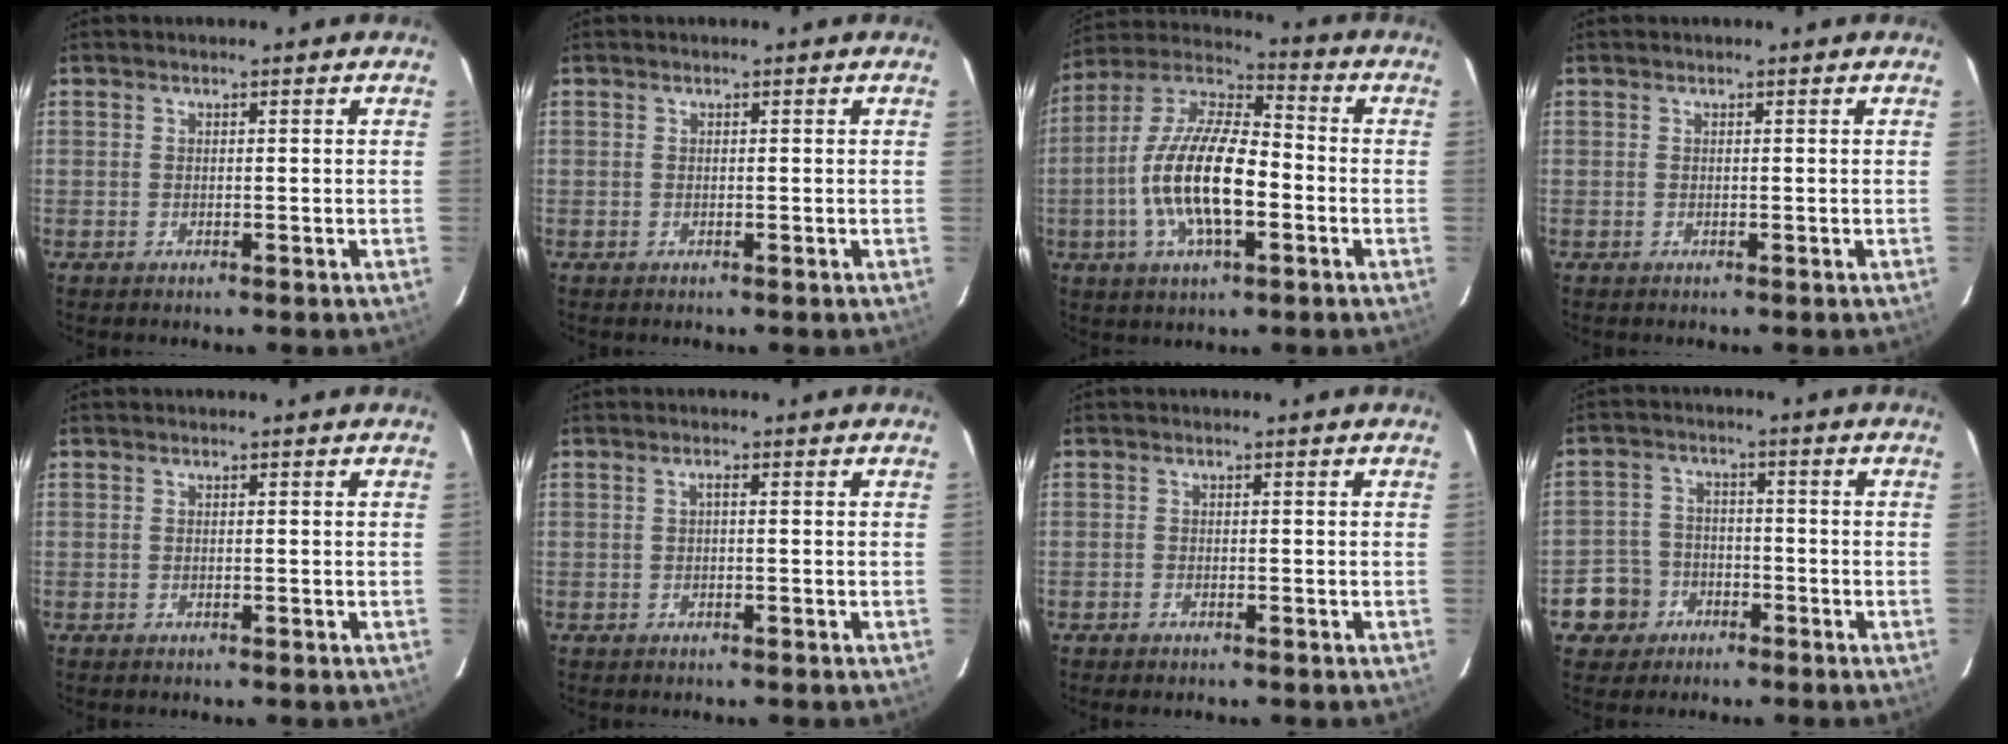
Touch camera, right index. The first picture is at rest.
{"total": 0.0}
{"total": 17.4, "force": [-3.8, 6.5, 15.7], "torque": [-0.311, -0.001, -0.077]}
{"total": 0.0}
{"total": 0.0}
{"total": 0.6, "force": [0.1, 0.1, 0.6], "torque": [-0.009, 0.004, -0.001]}
{"total": 0.9, "force": [-0.7, 0.4, 0.2], "torque": [-0.006, 0.001, -0.014]}
{"total": 6.6, "force": [-3.3, 5.6, 0.8], "torque": [-0.035, 0.024, -0.056]}